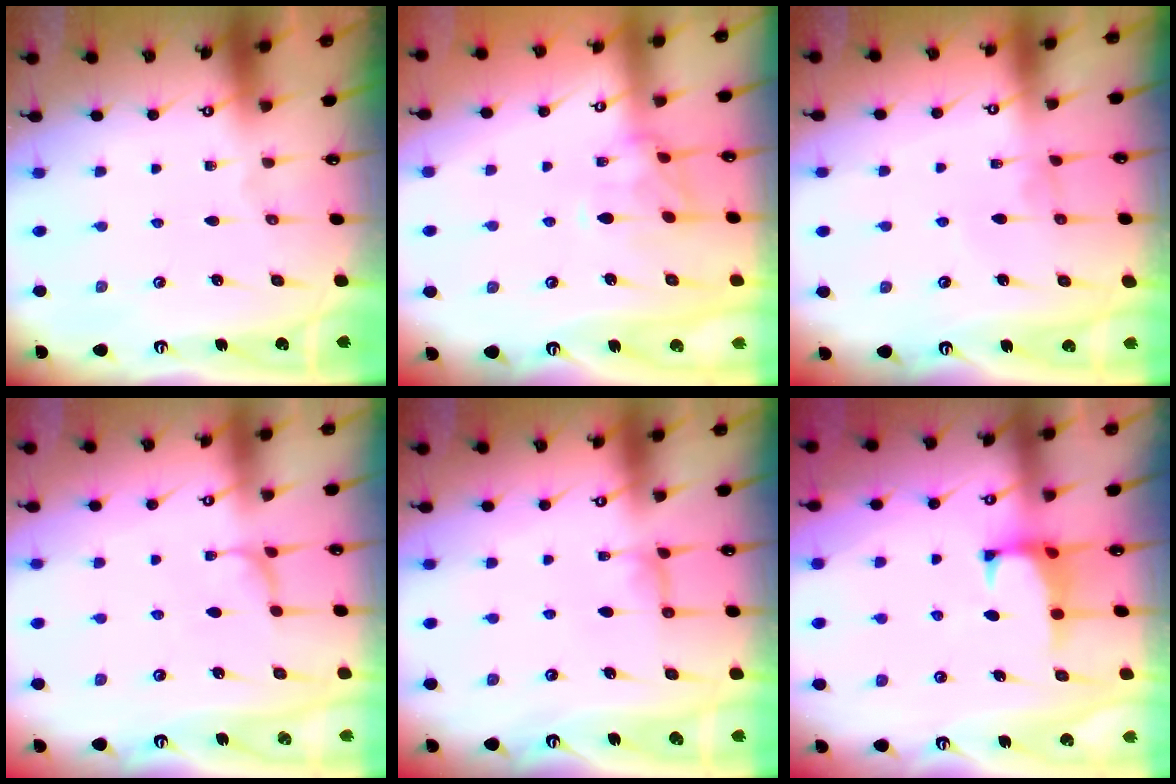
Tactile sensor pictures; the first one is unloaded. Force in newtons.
{"total": 2.4, "press": 2.2, "slide": 1.2}
{"total": 0.9, "press": 0.8, "slide": 0.2}
{"total": 2.1, "press": 2.0, "slide": 0.3}
{"total": 2.3, "press": 2.3, "slide": 0.0}
{"total": 0.7, "press": 0.5, "slide": 0.5}